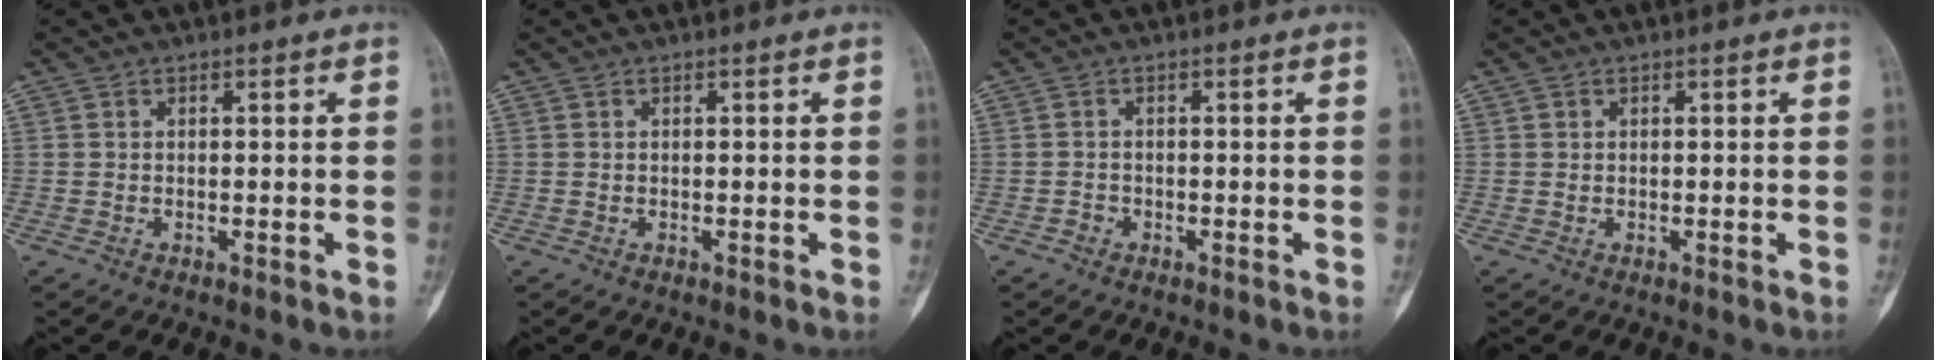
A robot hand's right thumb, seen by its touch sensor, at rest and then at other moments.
{"total": 0.0}
{"total": 1.1, "force": [-0.6, 0.9, 0.1], "torque": [0.002, 0.005, -0.016]}
{"total": 0.0}